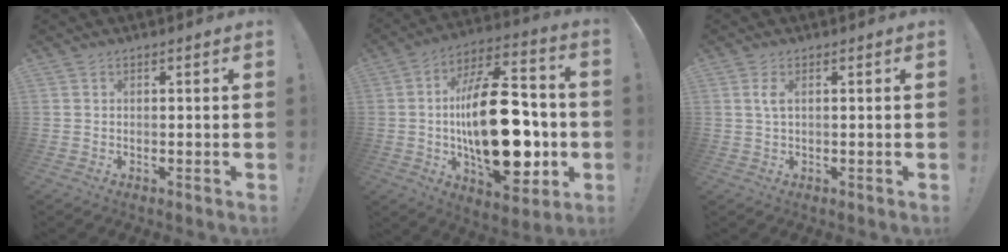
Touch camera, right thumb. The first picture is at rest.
{"total": 30.4, "force": [-2.5, 14.5, 26.5], "torque": [-0.459, 0.016, -0.030]}
{"total": 2.5, "force": [0.7, 0.6, 2.3], "torque": [-0.039, 0.000, 0.010]}